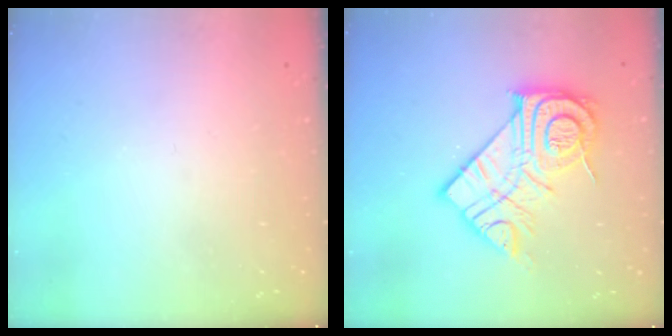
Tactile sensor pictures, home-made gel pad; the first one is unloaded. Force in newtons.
{"total": 17.8, "press": 17.8, "slide": 1.2}